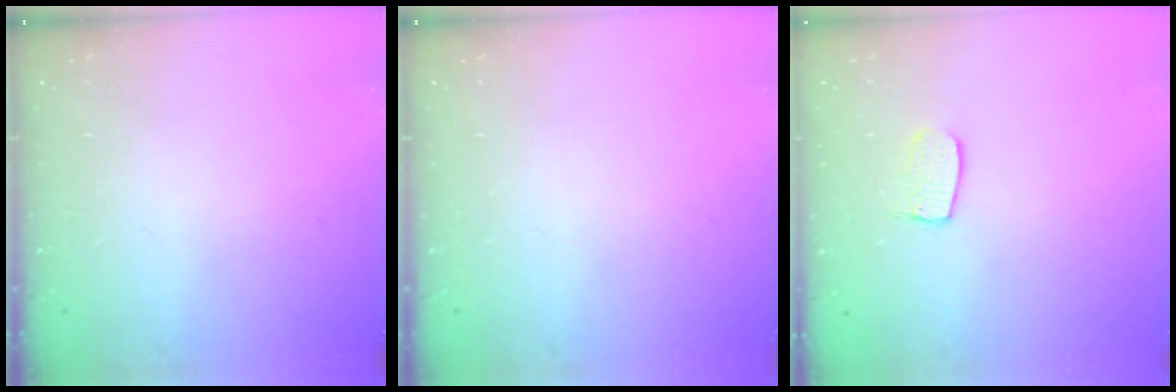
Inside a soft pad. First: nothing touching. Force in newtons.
{"total": 0.0}
{"total": 6.8, "press": 6.8, "slide": 0.3}